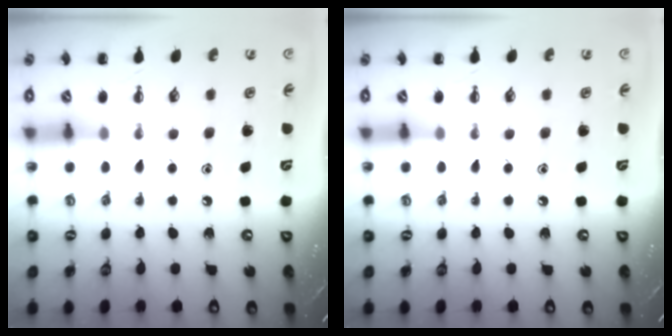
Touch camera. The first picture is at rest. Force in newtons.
{"total": 0.0}